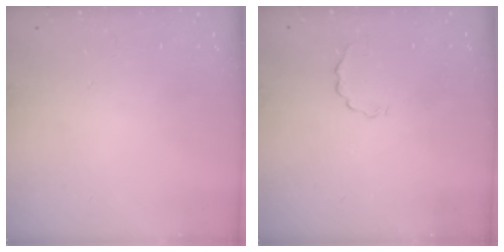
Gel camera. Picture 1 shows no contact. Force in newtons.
{"total": 2.9, "press": 2.7, "slide": 0.9}